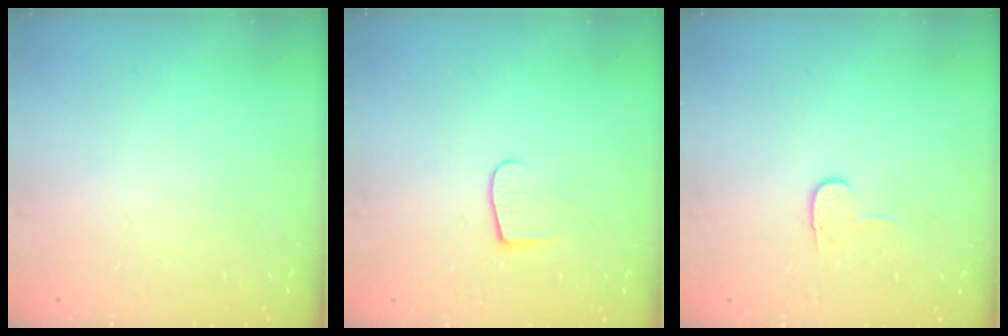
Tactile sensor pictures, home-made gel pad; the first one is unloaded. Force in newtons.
{"total": 6.1, "press": 6.0, "slide": 0.6}
{"total": 4.0, "press": 3.9, "slide": 0.5}